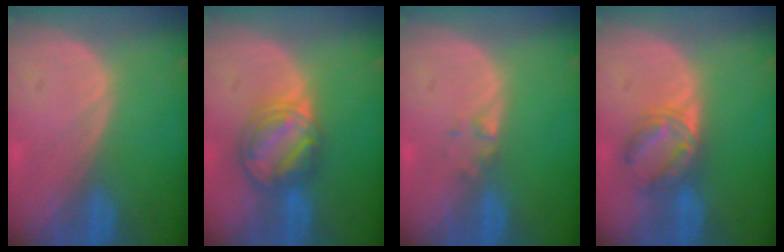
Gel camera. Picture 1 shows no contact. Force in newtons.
{"total": 8.0, "press": 6.9, "slide": 4.0}
{"total": 1.2, "press": 1.2, "slide": 0.1}
{"total": 5.7, "press": 5.6, "slide": 0.9}